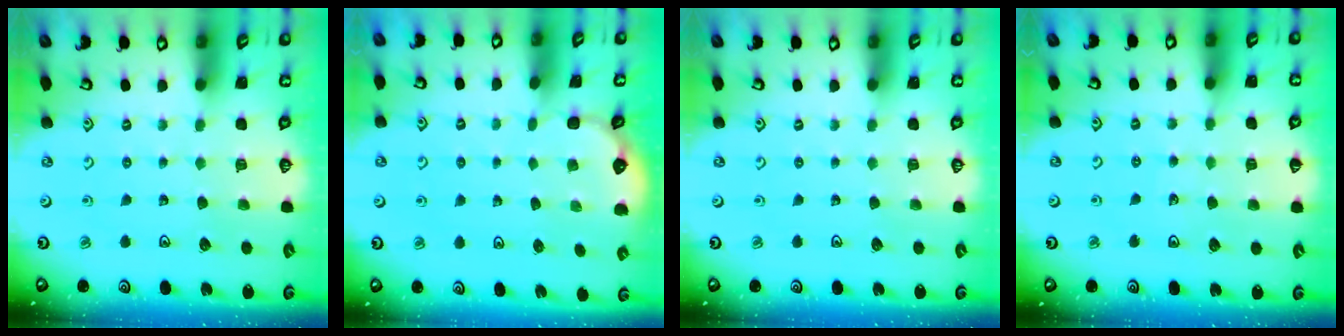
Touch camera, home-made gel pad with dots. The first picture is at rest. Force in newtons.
{"total": 1.6, "press": 0.9, "slide": 1.3}
{"total": 0.0}
{"total": 3.2, "press": 2.4, "slide": 2.2}